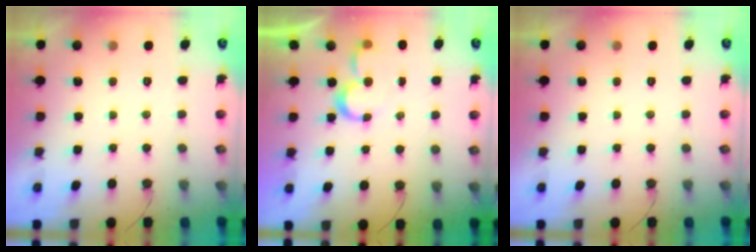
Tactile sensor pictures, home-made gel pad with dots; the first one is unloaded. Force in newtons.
{"total": 5.5, "press": 5.5, "slide": 0.4}
{"total": 0.0}